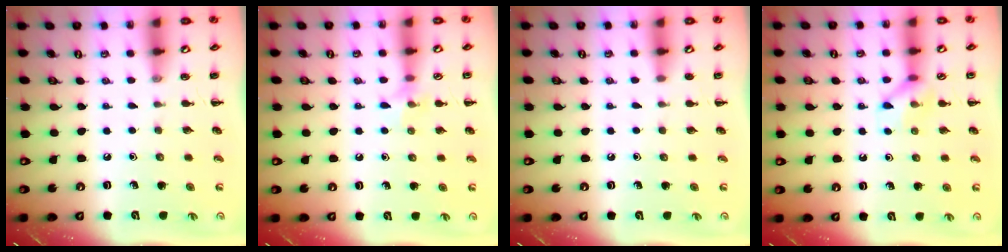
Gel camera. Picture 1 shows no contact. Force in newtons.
{"total": 7.0, "press": 6.8, "slide": 1.7}
{"total": 0.5, "press": 0.5, "slide": 0.1}
{"total": 8.3, "press": 8.3, "slide": 0.4}